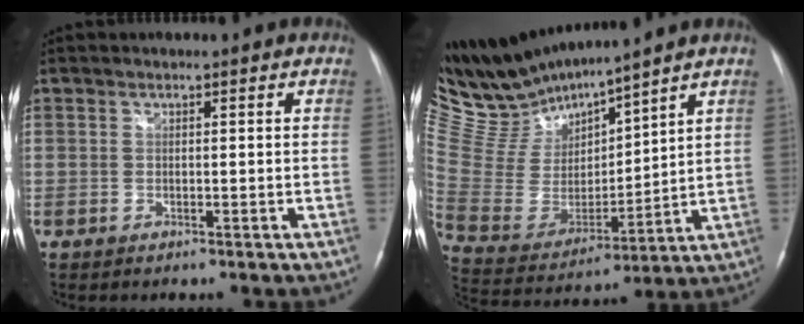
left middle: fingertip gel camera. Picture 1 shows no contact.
{"total": 14.5, "force": [13.8, 1.6, 4.3], "torque": [-0.107, 0.000, 0.285]}